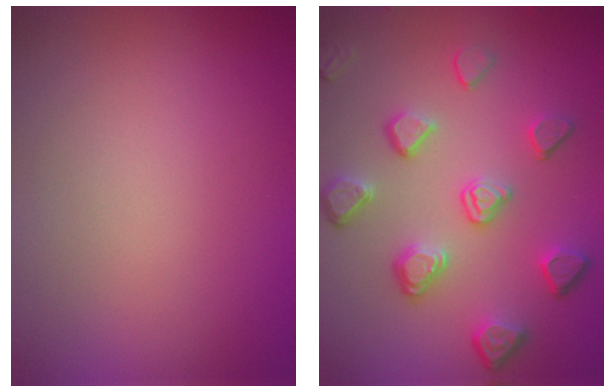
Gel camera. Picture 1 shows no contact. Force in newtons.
{"total": 4.8, "press": 3.7, "slide": 3.0}